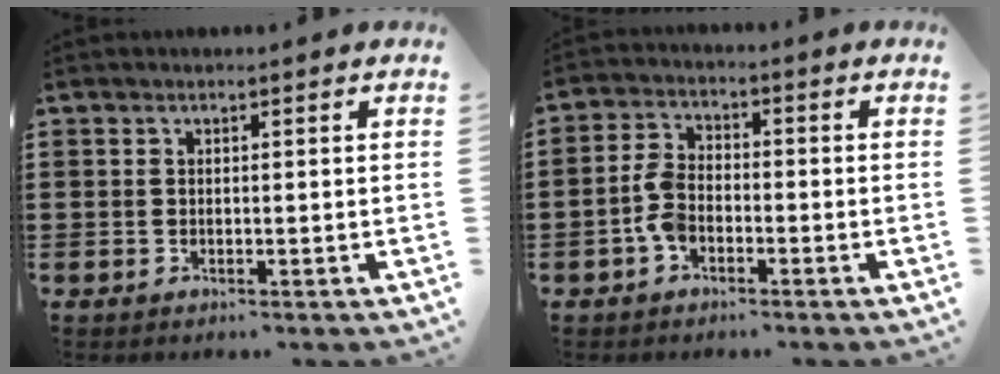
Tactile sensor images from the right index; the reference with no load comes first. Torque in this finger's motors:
{"motor_torque": [0.59, 0.38, 0.62, 0.14]}